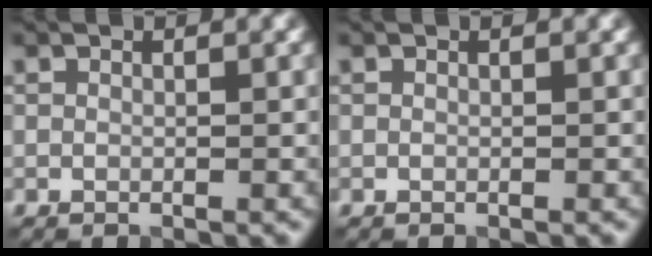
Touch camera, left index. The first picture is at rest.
{"total": 0.0}